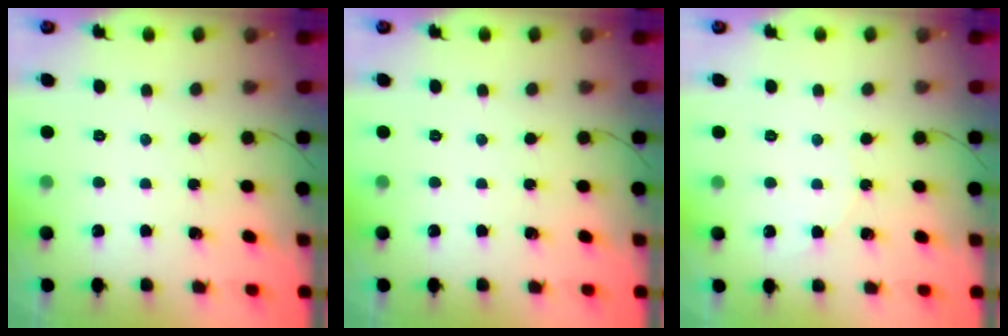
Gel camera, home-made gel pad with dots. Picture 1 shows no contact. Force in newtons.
{"total": 0.0}
{"total": 3.8, "press": 3.5, "slide": 1.4}